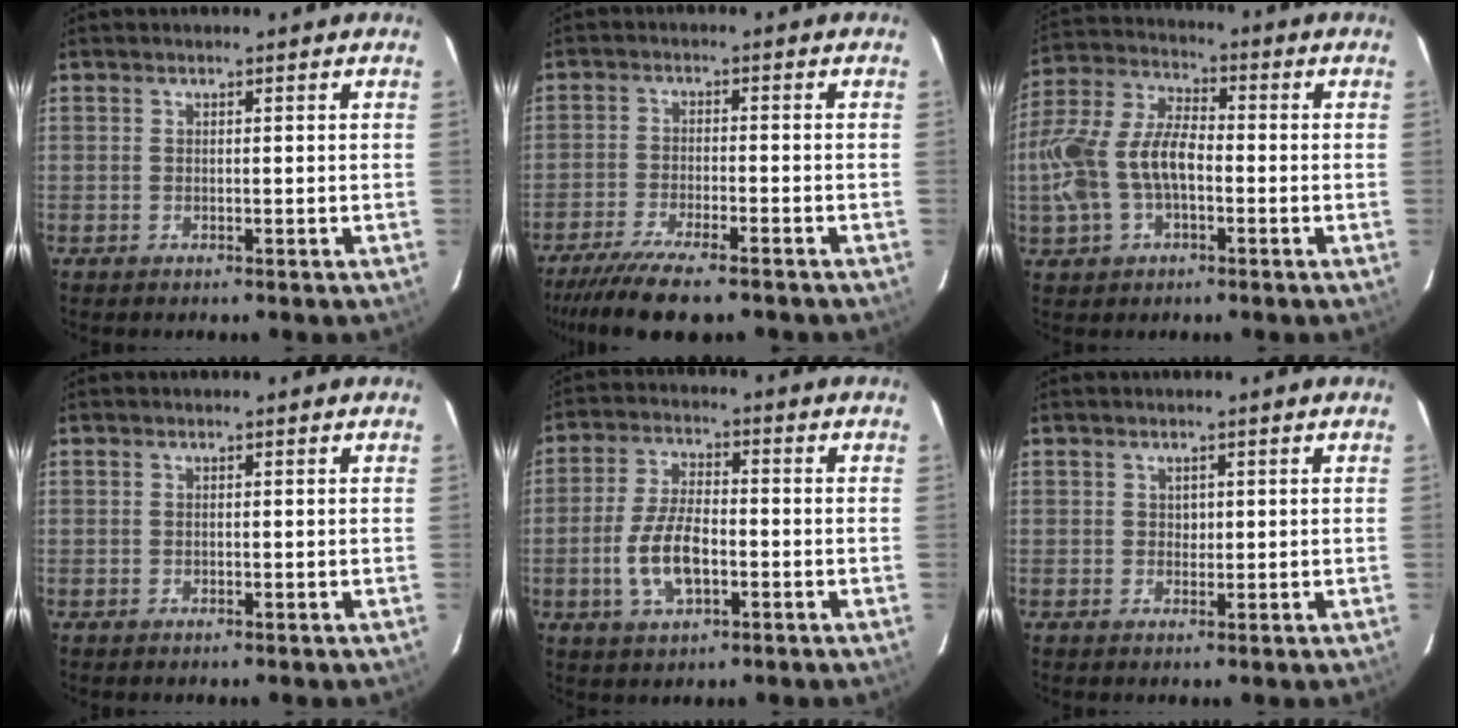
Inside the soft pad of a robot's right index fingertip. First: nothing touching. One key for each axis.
{"total": 11.3, "fx": -9.2, "fy": 2.1, "fz": 6.3, "tx": -0.147, "ty": -0.035, "tz": -0.161}
{"total": 14.5, "fx": -2.7, "fy": 8.3, "fz": 11.5, "tx": -0.253, "ty": 0.014, "tz": -0.050}
{"total": 0.0}
{"total": 9.6, "fx": -2.7, "fy": 4.5, "fz": 8.1, "tx": -0.167, "ty": -0.001, "tz": -0.047}
{"total": 1.2, "fx": 0.4, "fy": 1.1, "fz": 0.2, "tx": 0.002, "ty": 0.003, "tz": 0.007}